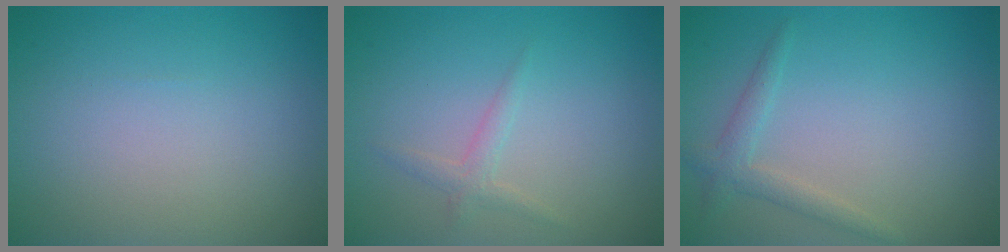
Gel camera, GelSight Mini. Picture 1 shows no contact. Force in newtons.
{"total": 1.3, "press": 1.3, "slide": 0.0}
{"total": 1.8, "press": 1.8, "slide": 0.1}